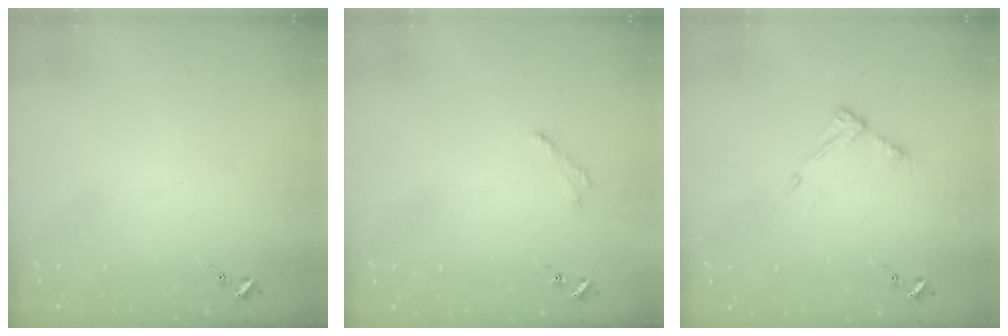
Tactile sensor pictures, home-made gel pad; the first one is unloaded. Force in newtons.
{"total": 2.5, "press": 2.5, "slide": 0.2}
{"total": 5.6, "press": 5.6, "slide": 0.3}